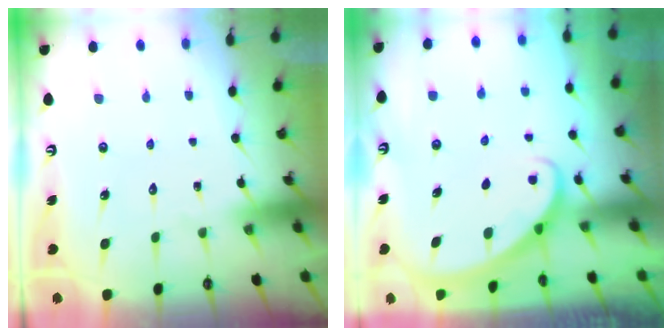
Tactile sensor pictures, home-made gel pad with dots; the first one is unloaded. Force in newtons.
{"total": 2.0, "press": 2.0, "slide": 0.1}